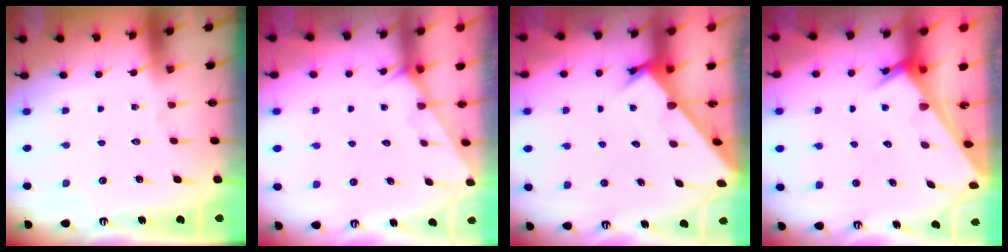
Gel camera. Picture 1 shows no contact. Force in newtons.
{"total": 1.3, "press": 1.3, "slide": 0.1}
{"total": 2.4, "press": 2.4, "slide": 0.0}
{"total": 3.2, "press": 3.2, "slide": 0.2}